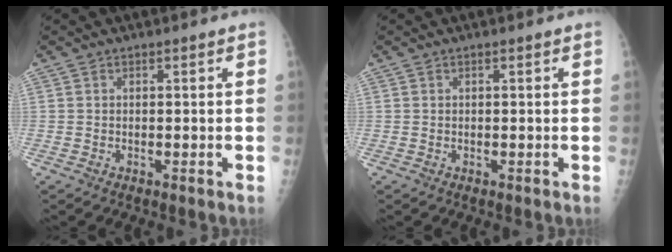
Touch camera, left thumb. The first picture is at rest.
{"total": 0.0}